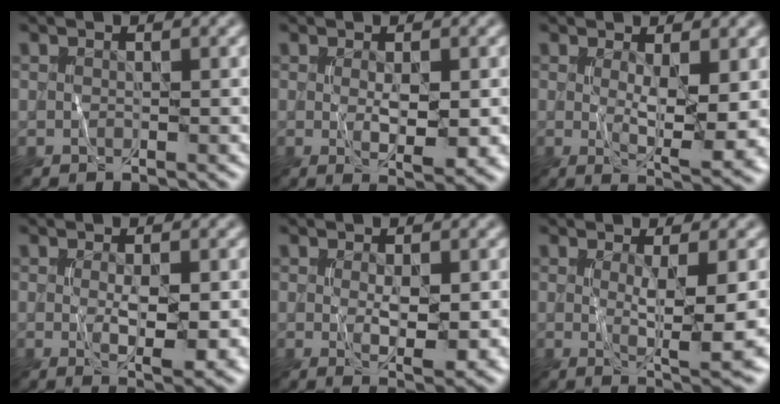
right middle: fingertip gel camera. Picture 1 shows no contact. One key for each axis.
{"total": 3.5, "fx": -0.1, "fy": 0.9, "fz": 3.4, "tx": -0.060, "ty": -0.009, "tz": 0.004}
{"total": 5.4, "fx": 0.2, "fy": 1.2, "fz": 5.2, "tx": -0.089, "ty": -0.017, "tz": 0.010}
{"total": 4.1, "fx": -0.3, "fy": 1.0, "fz": 4.0, "tx": -0.069, "ty": -0.010, "tz": 0.001}
{"total": 3.5, "fx": 0.1, "fy": 1.0, "fz": 3.4, "tx": -0.061, "ty": -0.009, "tz": 0.007}
{"total": 5.8, "fx": -0.4, "fy": 1.0, "fz": 5.7, "tx": -0.091, "ty": -0.010, "tz": -0.003}